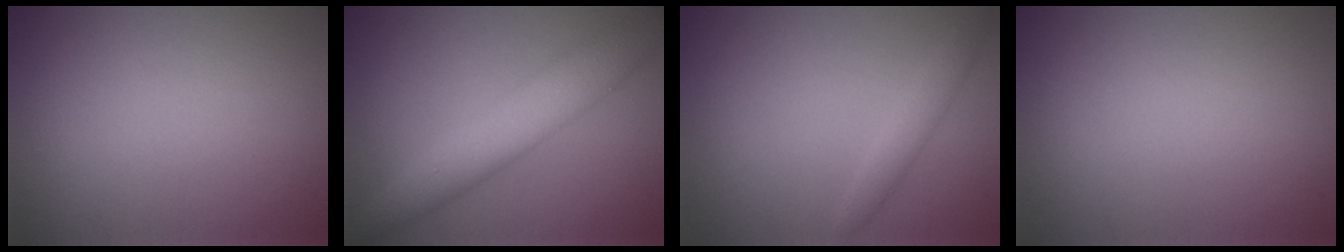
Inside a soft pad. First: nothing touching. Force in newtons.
{"total": 5.8, "press": 5.8, "slide": 0.3}
{"total": 1.7, "press": 1.7, "slide": 0.0}
{"total": 0.0}